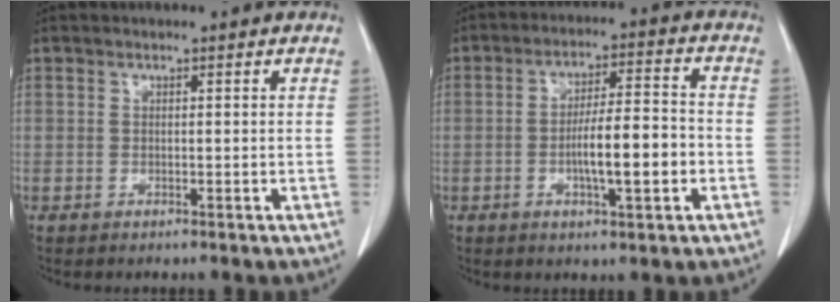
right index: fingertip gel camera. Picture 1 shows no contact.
{"total": 9.0, "force": [-2.2, 1.4, 8.6], "torque": [-0.147, 0.011, -0.034]}